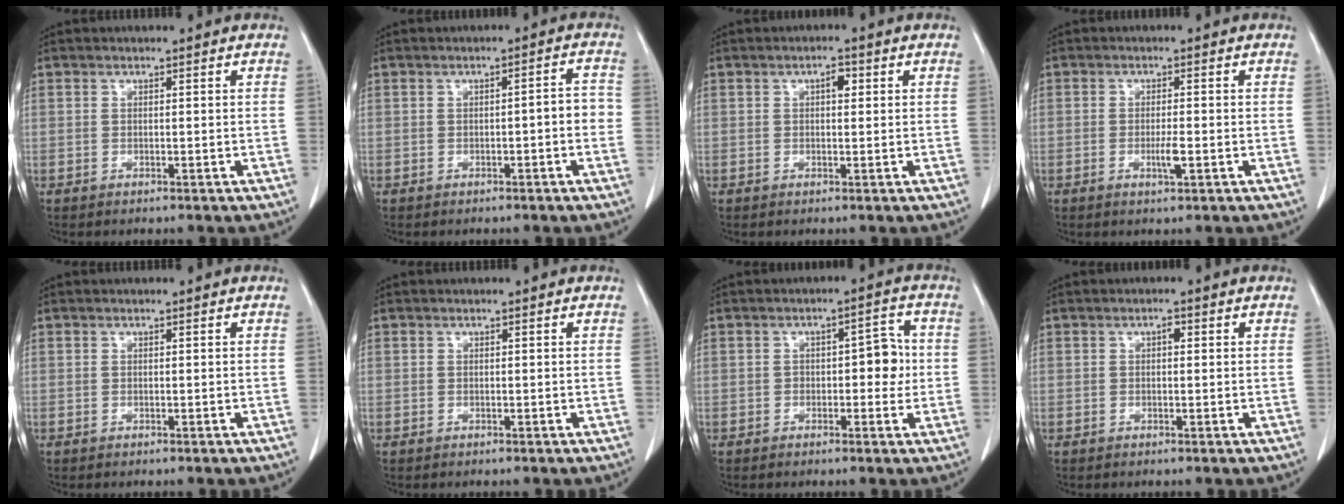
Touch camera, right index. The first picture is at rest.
{"total": 2.9, "force": [-0.7, 0.6, 2.8], "torque": [-0.032, 0.012, -0.009]}
{"total": 1.5, "force": [0.5, 0.8, 1.2], "torque": [-0.016, 0.005, 0.005]}
{"total": 2.5, "force": [-0.8, 0.3, 2.3], "torque": [-0.044, -0.003, -0.013]}
{"total": 0.0}
{"total": 0.0}
{"total": 4.7, "force": [-0.4, 2.4, 4.0], "torque": [-0.043, 0.018, -0.006]}
{"total": 1.0, "force": [0.2, 0.5, 0.8], "torque": [-0.010, 0.003, 0.001]}